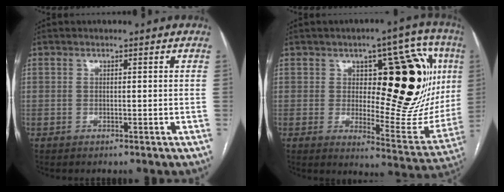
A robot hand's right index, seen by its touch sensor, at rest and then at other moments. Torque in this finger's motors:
{"motor_torque": [1.50, 0.64, 0.56, 0.11]}